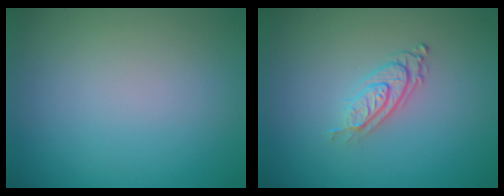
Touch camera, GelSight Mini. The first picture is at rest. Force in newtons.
{"total": 2.9, "press": 2.0, "slide": 2.0}